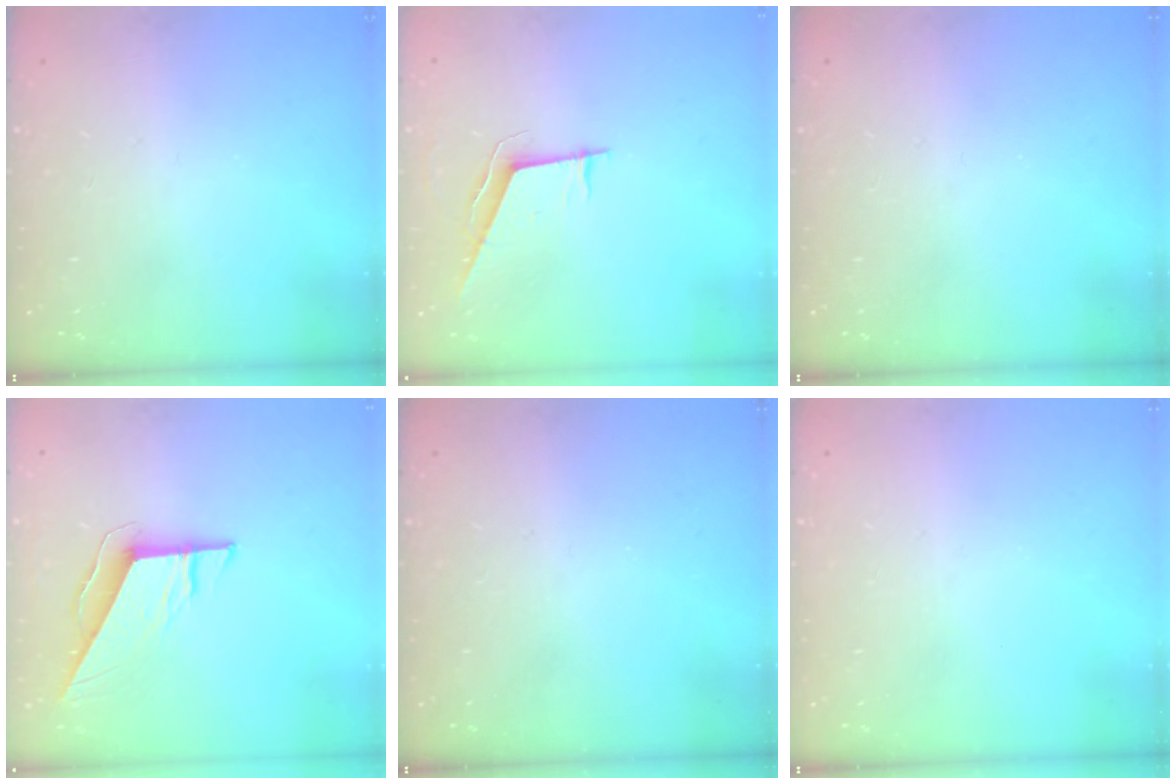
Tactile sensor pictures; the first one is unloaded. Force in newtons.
{"total": 6.6, "press": 6.2, "slide": 2.4}
{"total": 0.0}
{"total": 9.2, "press": 9.2, "slide": 0.4}
{"total": 0.0}
{"total": 0.0}